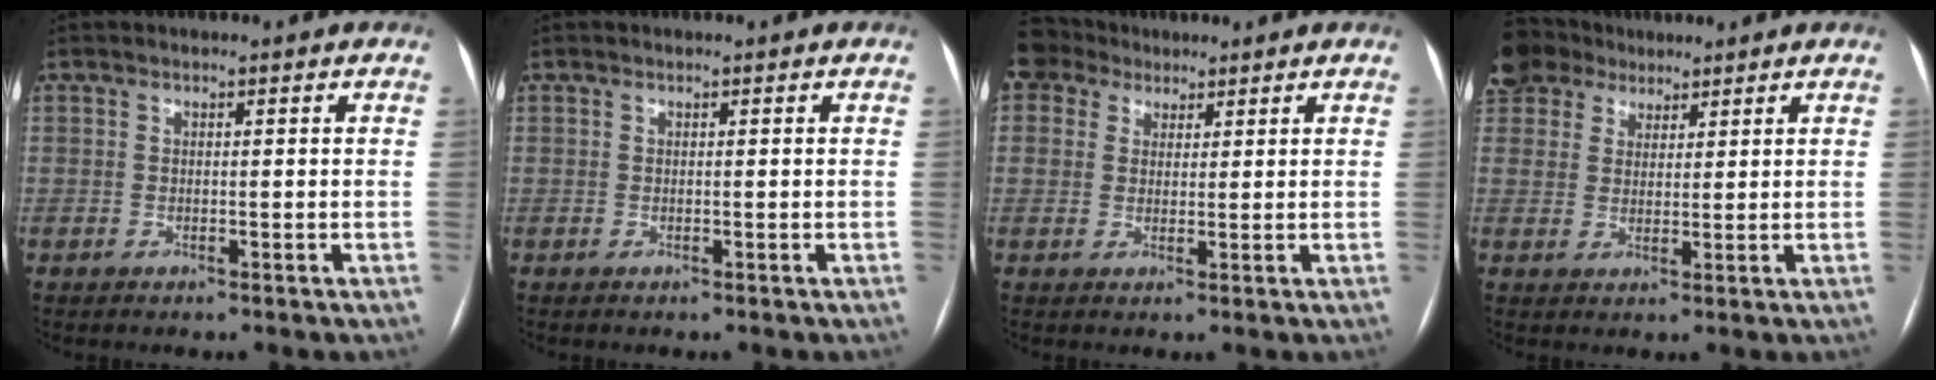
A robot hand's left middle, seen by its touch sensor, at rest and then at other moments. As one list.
[{"total": 0.0}, {"total": 2.6, "force": [2.3, 1.0, -0.7], "torque": [0.010, 0.011, 0.048]}, {"total": 5.3, "force": [4.6, 2.6, 0.0], "torque": [-0.005, 0.017, 0.096]}]